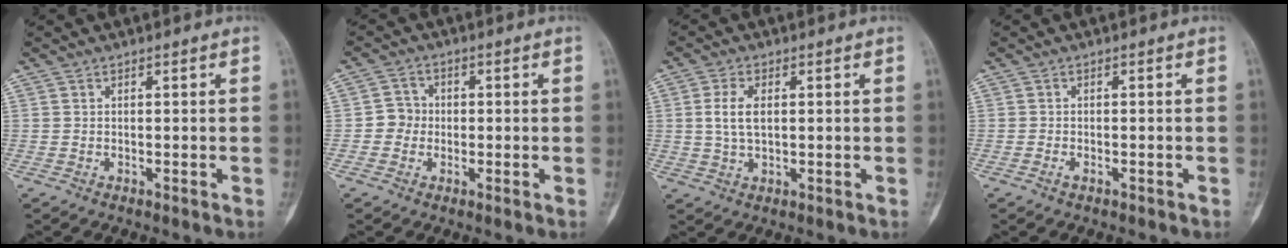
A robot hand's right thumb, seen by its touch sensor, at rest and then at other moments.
{"total": 3.3, "force": [-0.5, 3.2, 0.8], "torque": [0.008, 0.011, -0.017]}
{"total": 4.7, "force": [0.9, 2.4, 4.0], "torque": [-0.088, 0.000, 0.015]}
{"total": 0.7, "force": [-0.5, 0.4, 0.3], "torque": [-0.010, 0.002, -0.007]}